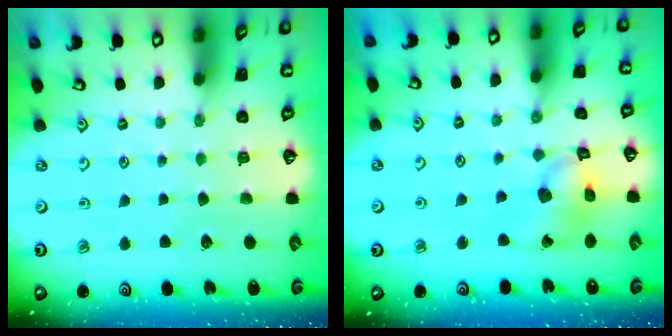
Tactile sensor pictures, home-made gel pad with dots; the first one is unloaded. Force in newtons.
{"total": 11.4, "press": 11.3, "slide": 1.7}